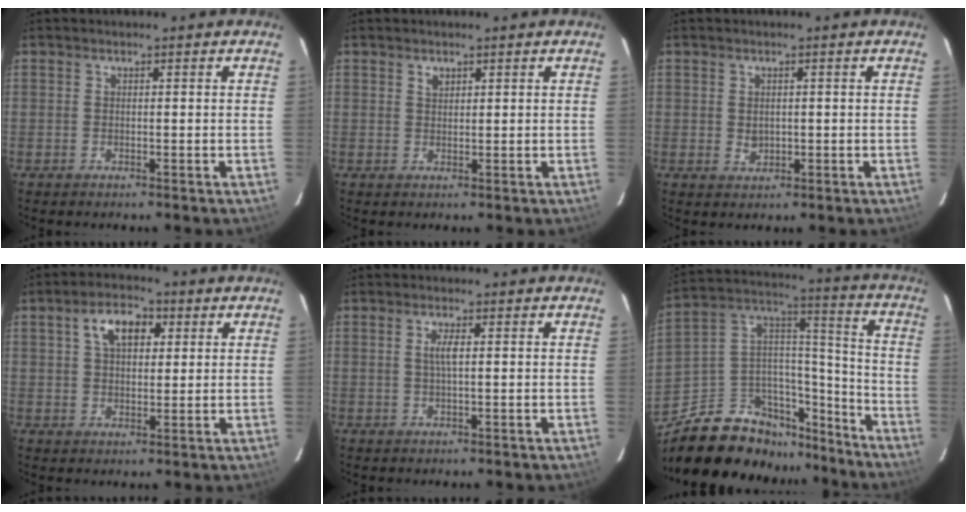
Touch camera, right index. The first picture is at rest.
{"total": 1.5, "force": [0.9, 0.9, 0.6], "torque": [-0.007, 0.003, 0.017]}
{"total": 2.2, "force": [0.1, 1.9, 1.2], "torque": [-0.017, 0.000, 0.004]}
{"total": 7.2, "force": [2.7, 4.2, 5.2], "torque": [-0.091, 0.024, 0.047]}
{"total": 2.0, "force": [0.3, 0.2, 2.0], "torque": [-0.039, 0.001, 0.005]}
{"total": 23.3, "force": [-17.6, 11.9, 9.5], "torque": [-0.193, 0.074, -0.261]}